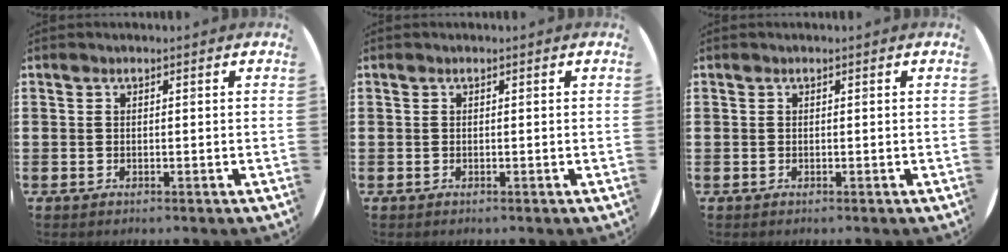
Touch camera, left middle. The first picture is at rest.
{"total": 0.0}
{"total": 0.0}